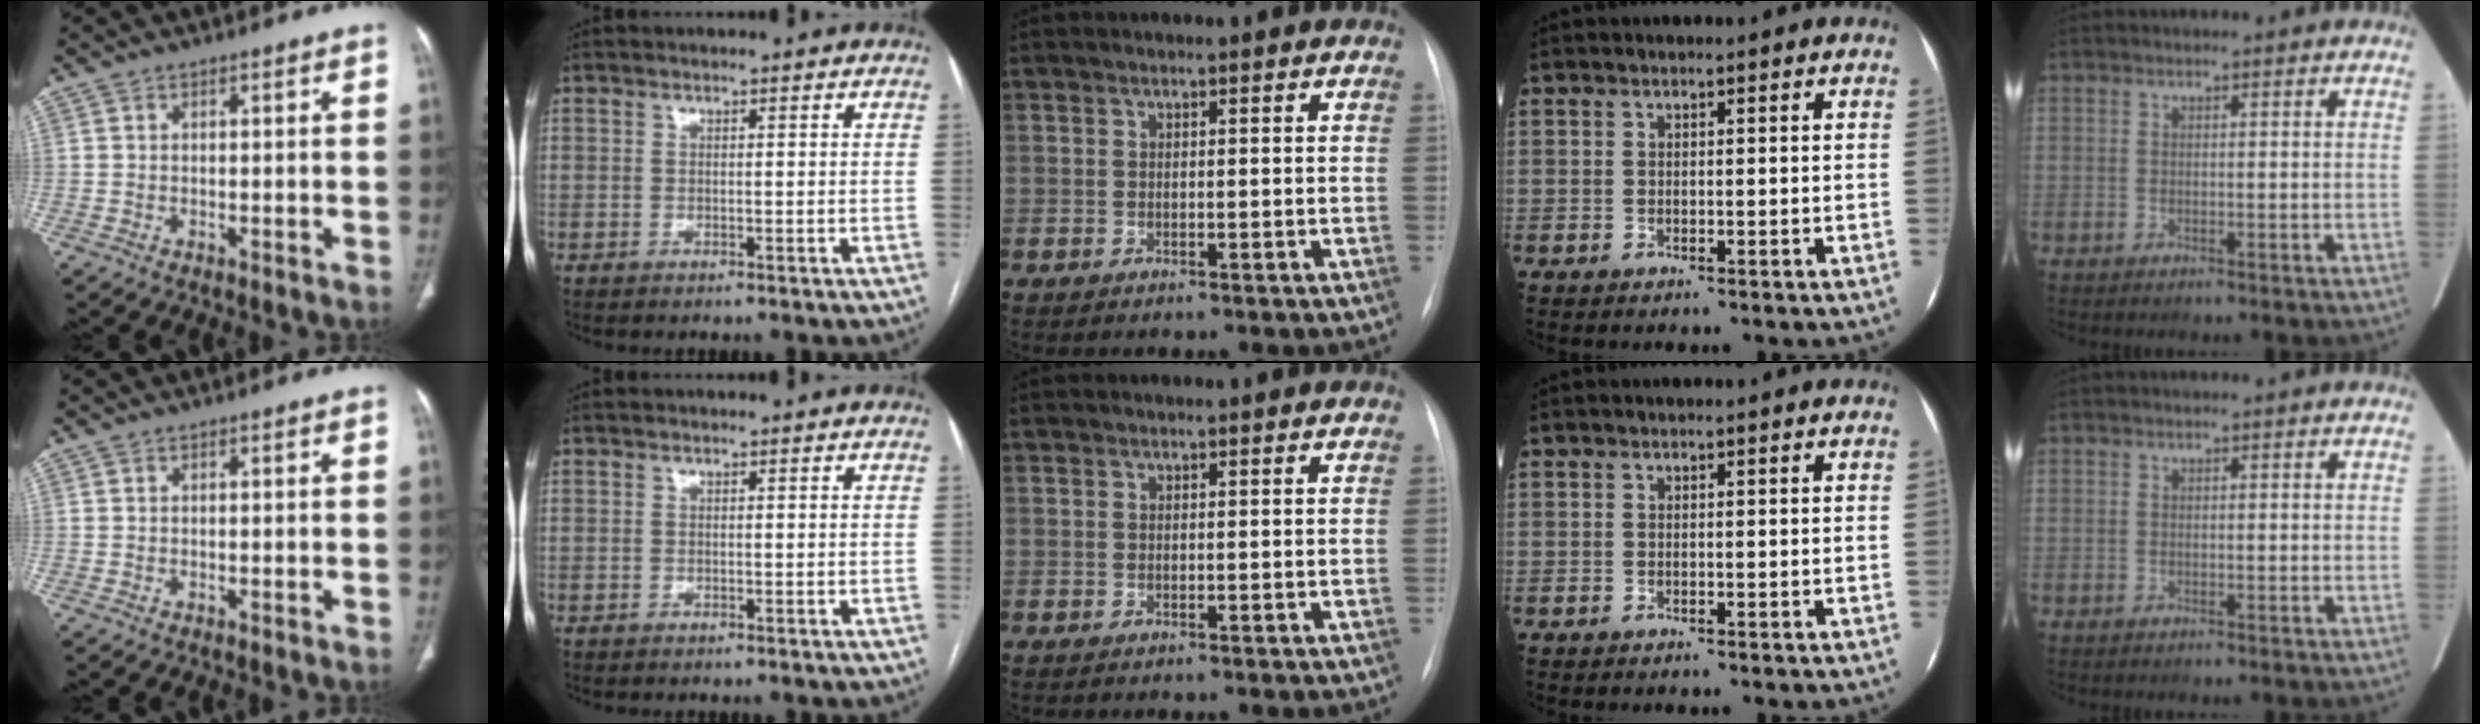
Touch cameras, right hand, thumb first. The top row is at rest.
{}